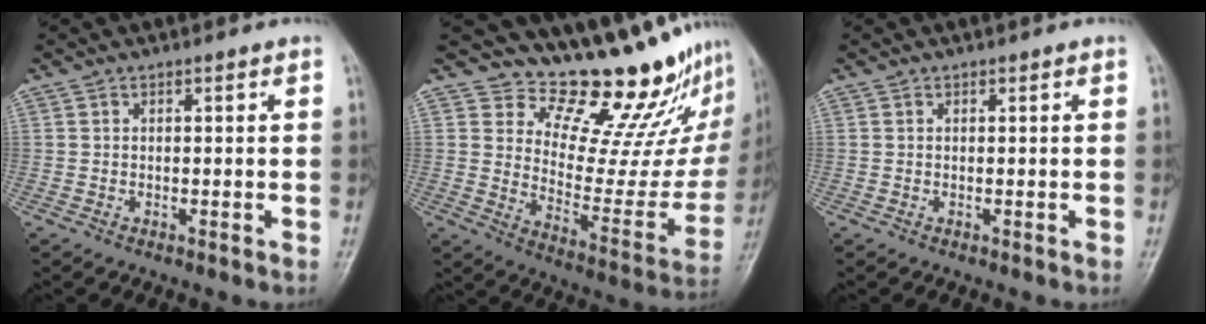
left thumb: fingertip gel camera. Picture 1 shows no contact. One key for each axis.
{"total": 19.7, "fx": 17.0, "fy": 5.9, "fz": 8.1, "tx": -0.058, "ty": -0.158, "tz": 0.233}
{"total": 0.0}